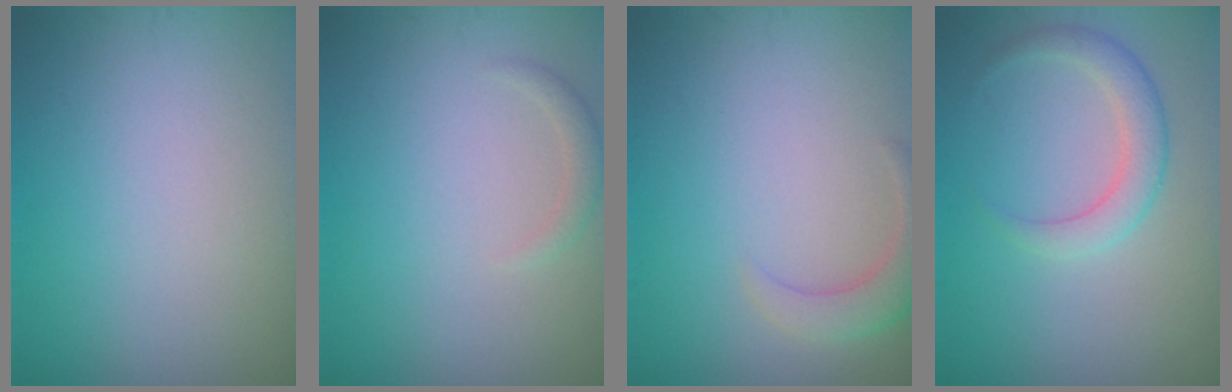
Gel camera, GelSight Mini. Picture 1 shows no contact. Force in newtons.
{"total": 1.1, "press": 1.1, "slide": 0.1}
{"total": 2.7, "press": 2.7, "slide": 0.3}
{"total": 2.6, "press": 2.6, "slide": 0.2}